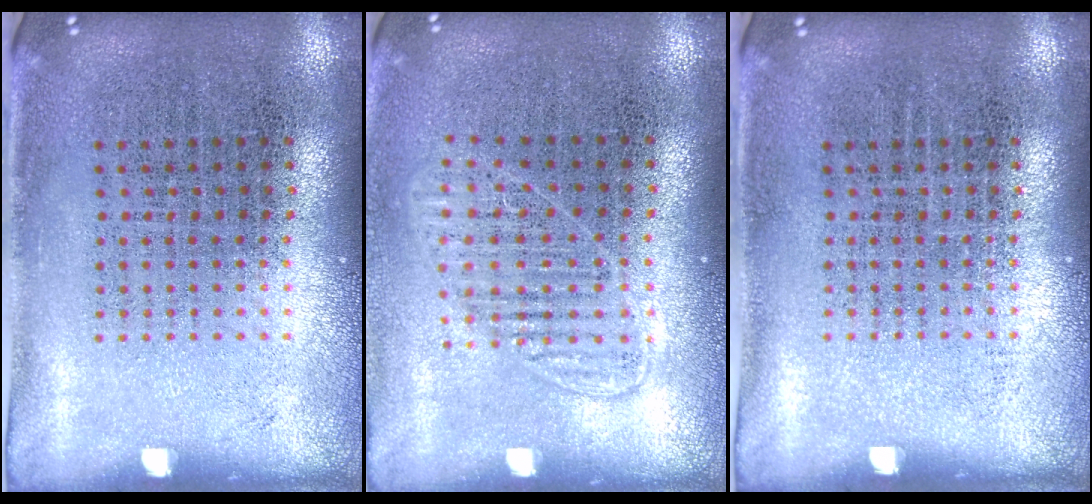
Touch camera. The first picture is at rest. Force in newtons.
{"total": 1.4, "press": 1.2, "slide": 0.7}
{"total": 0.0}